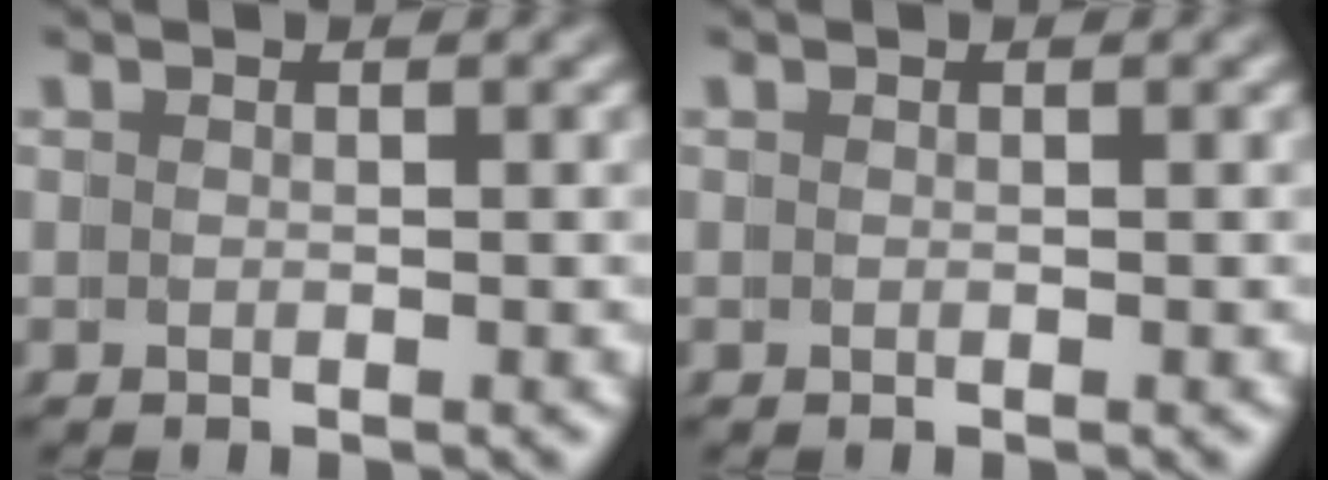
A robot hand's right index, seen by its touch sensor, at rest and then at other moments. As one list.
[{"total": 0.0}]